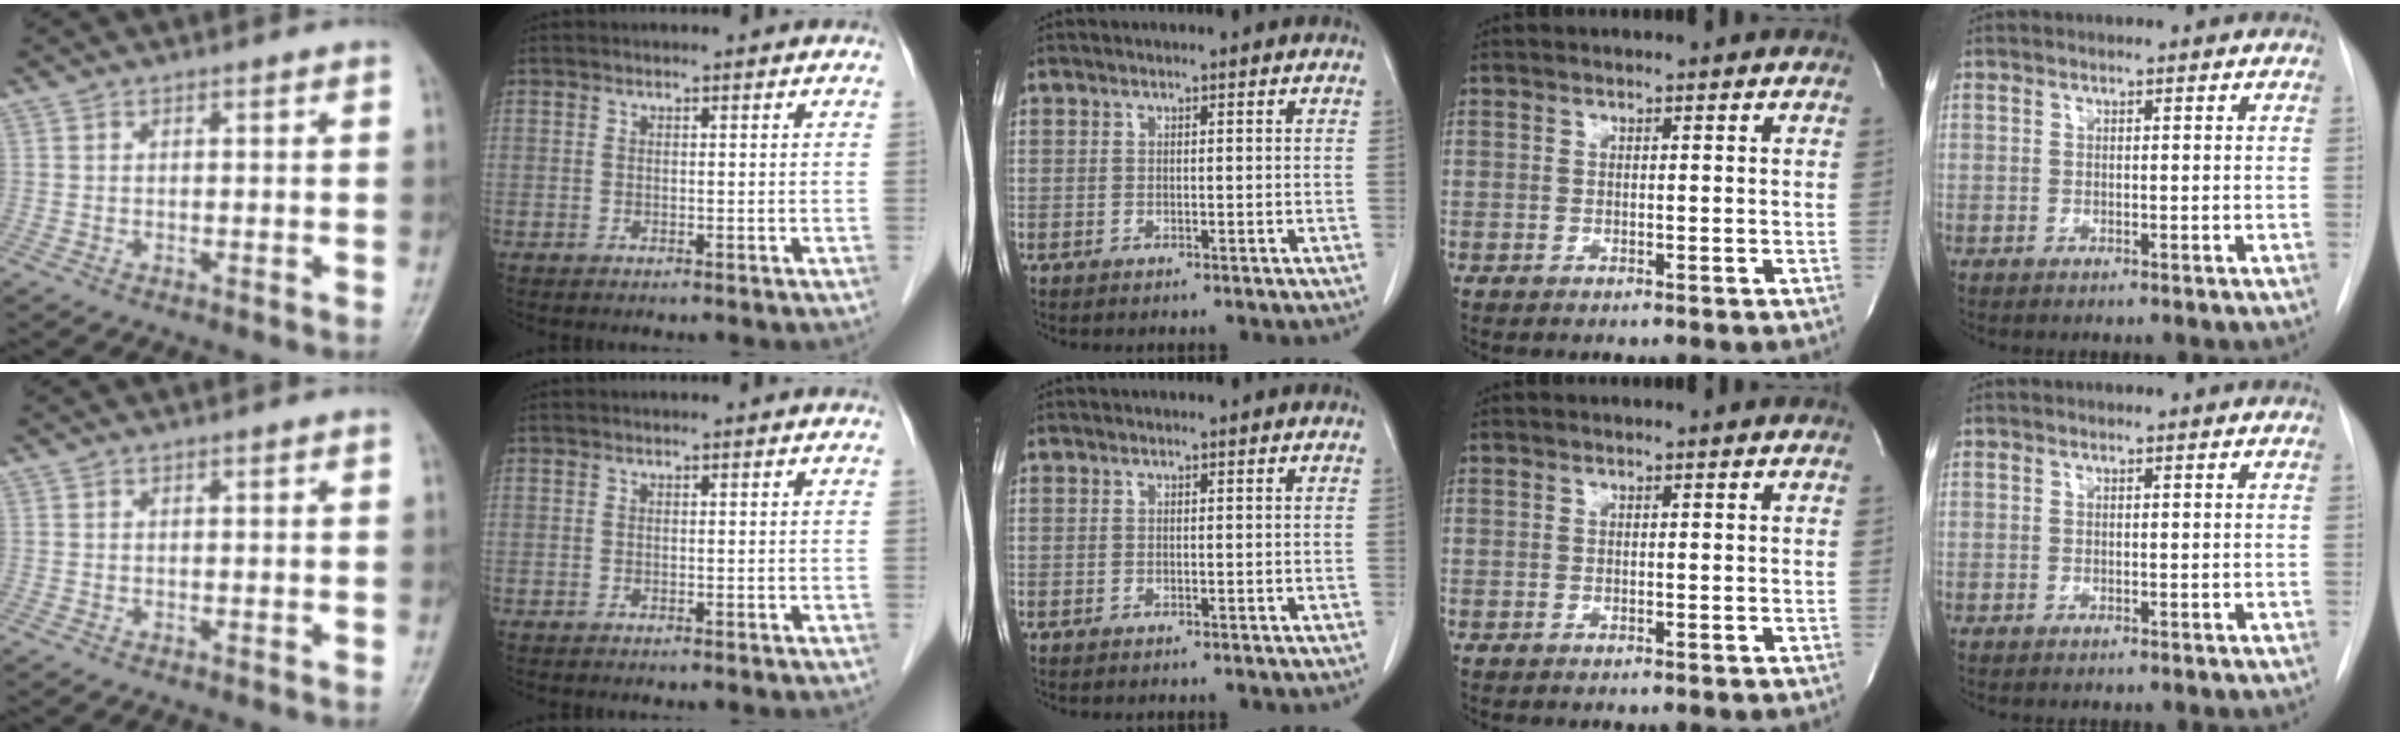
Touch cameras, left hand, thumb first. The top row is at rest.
{}